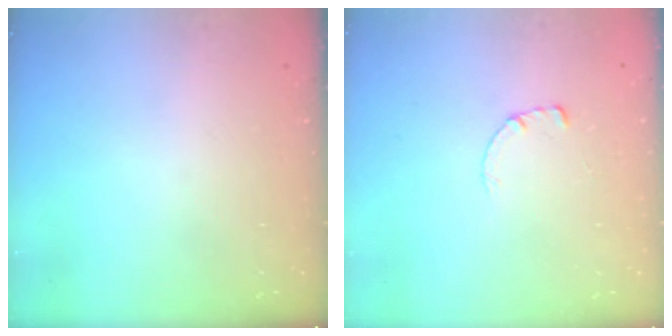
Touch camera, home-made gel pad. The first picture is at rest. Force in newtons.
{"total": 0.7, "press": 0.7, "slide": 0.2}